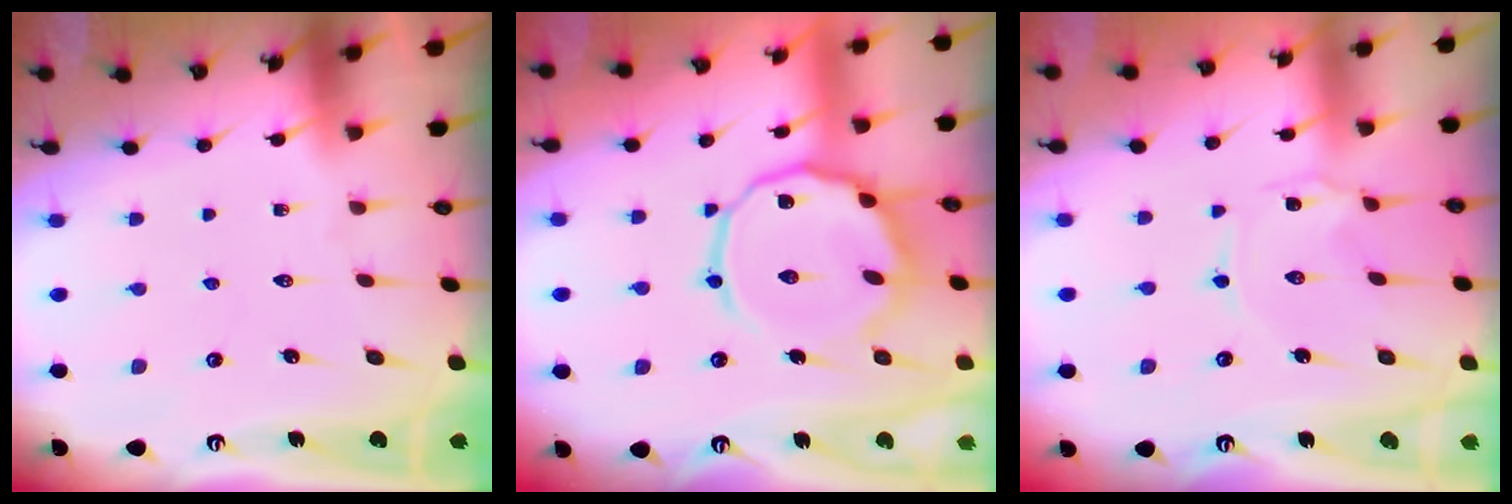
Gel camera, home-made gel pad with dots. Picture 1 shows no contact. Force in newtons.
{"total": 13.3, "press": 13.3, "slide": 1.2}
{"total": 1.3, "press": 1.2, "slide": 0.2}